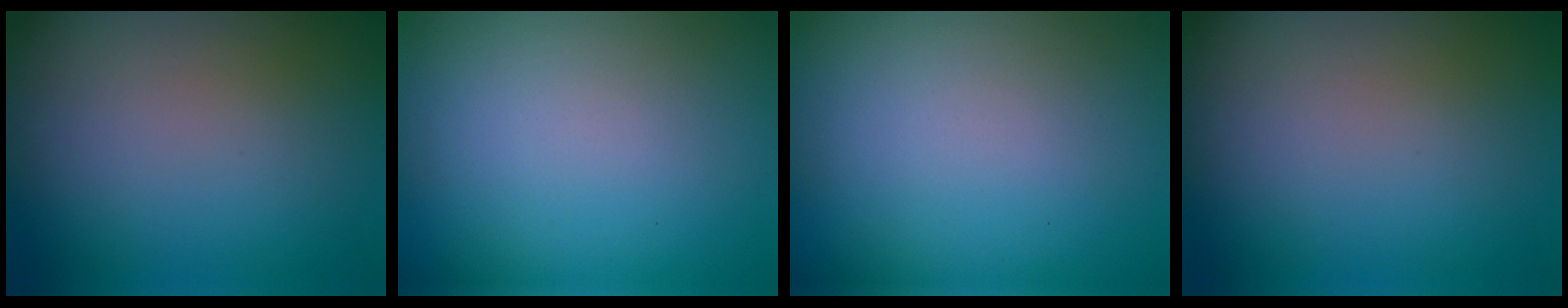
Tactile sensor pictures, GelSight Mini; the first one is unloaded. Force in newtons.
{"total": 0.0}
{"total": 0.0}
{"total": 0.0}